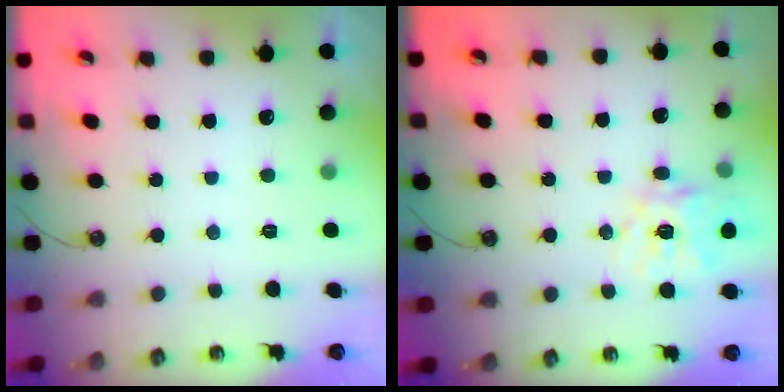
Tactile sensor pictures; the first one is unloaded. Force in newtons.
{"total": 15.5, "press": 15.4, "slide": 1.8}